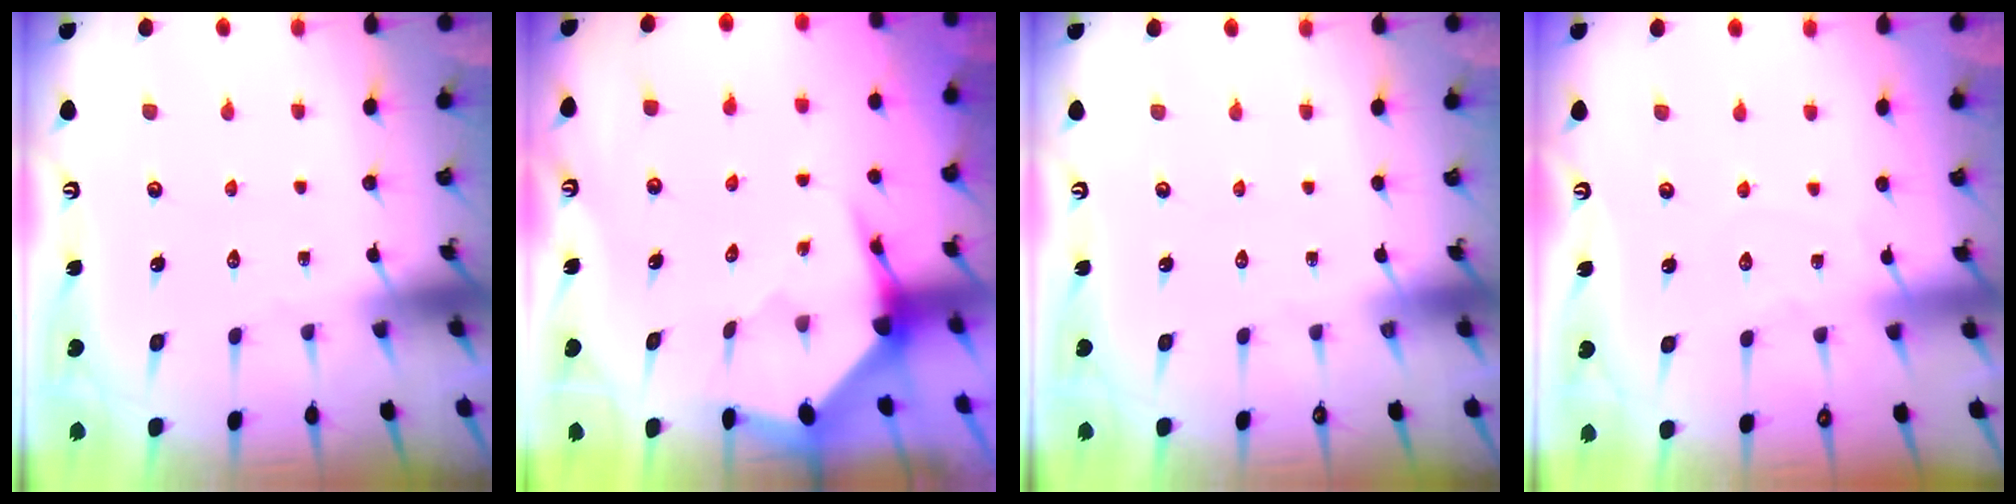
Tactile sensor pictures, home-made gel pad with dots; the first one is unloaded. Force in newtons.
{"total": 3.4, "press": 3.4, "slide": 0.4}
{"total": 0.0}
{"total": 4.2, "press": 4.2, "slide": 0.3}